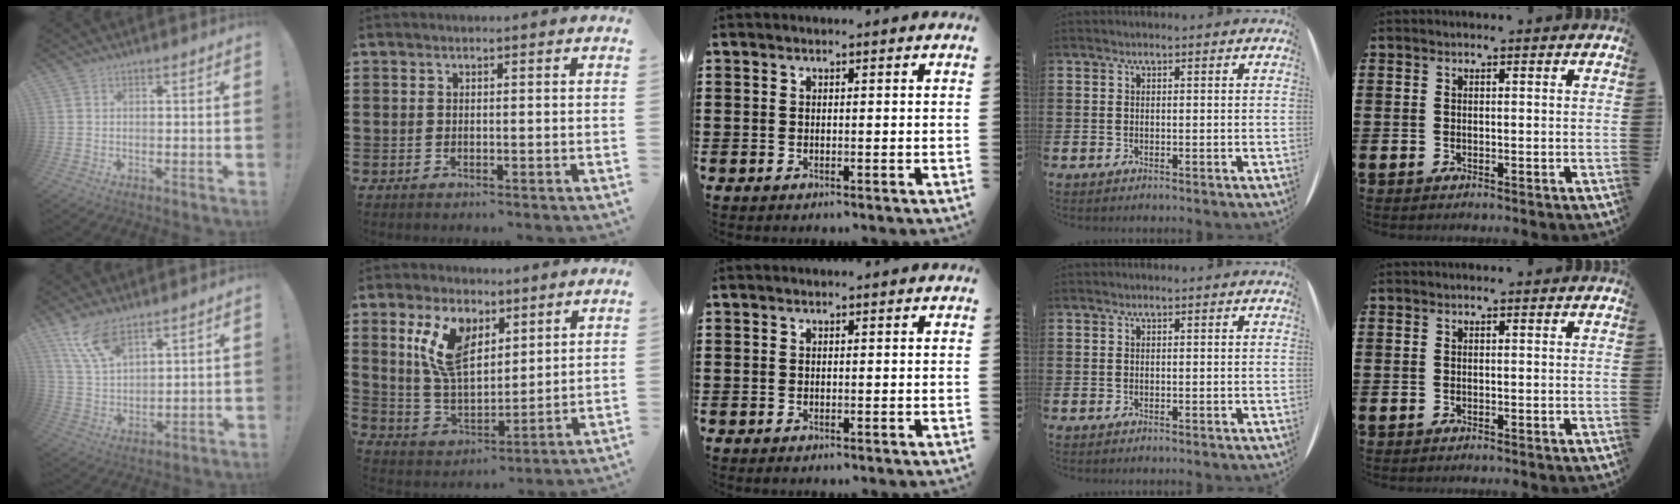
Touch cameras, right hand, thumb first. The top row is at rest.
{"thumb": {"total": 11.1, "force": [8.0, 3.9, 6.6], "torque": [-0.128, -0.036, 0.151]}, "index": {"total": 10.2, "force": [4.8, 5.2, 7.3], "torque": [-0.165, 0.007, 0.088]}}